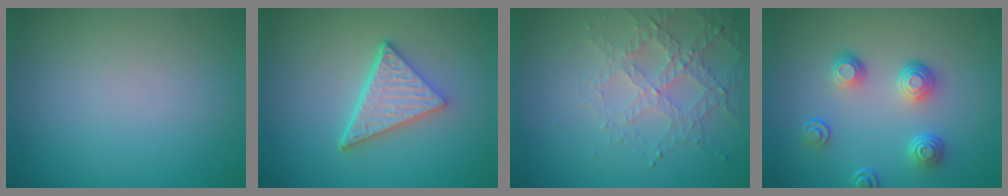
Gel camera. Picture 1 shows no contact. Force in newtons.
{"total": 5.1, "press": 3.7, "slide": 3.4}
{"total": 3.1, "press": 3.0, "slide": 0.8}
{"total": 3.7, "press": 2.9, "slide": 2.3}